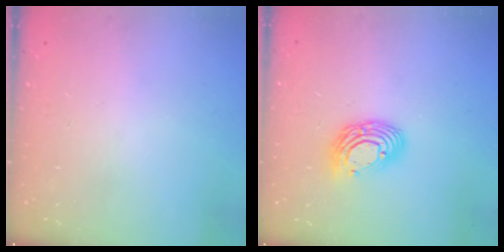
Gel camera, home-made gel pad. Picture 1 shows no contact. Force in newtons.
{"total": 11.0, "press": 10.9, "slide": 1.1}